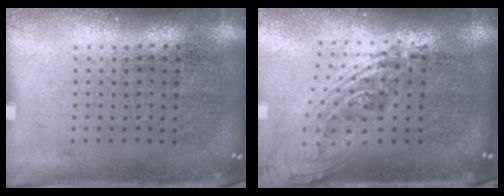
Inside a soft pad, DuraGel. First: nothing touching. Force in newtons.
{"total": 2.1, "press": 1.6, "slide": 1.4}